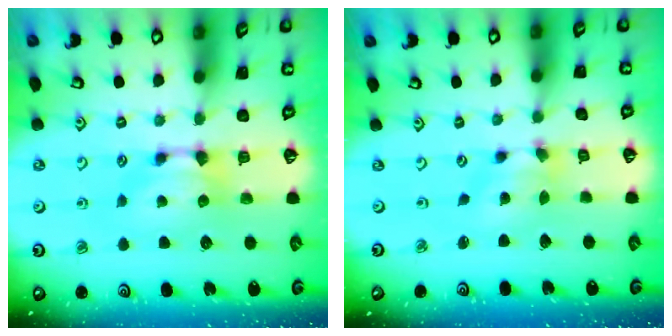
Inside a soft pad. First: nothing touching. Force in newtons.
{"total": 3.3, "press": 2.8, "slide": 1.6}